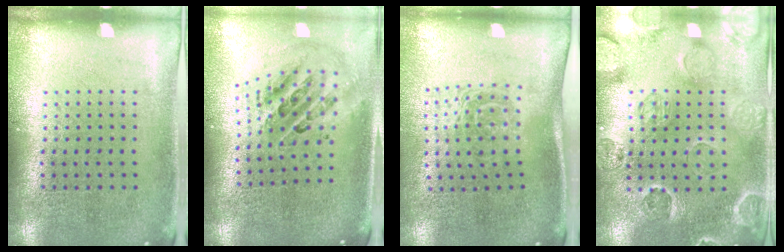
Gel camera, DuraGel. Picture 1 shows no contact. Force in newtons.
{"total": 1.6, "press": 1.4, "slide": 0.8}
{"total": 1.7, "press": 1.1, "slide": 1.3}
{"total": 2.5, "press": 2.3, "slide": 1.0}